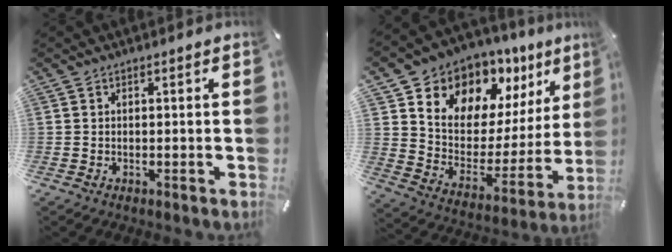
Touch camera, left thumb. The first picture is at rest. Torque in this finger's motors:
{"motor_torque": [2.52, 2.49, 1.37, -1.40, 0.16]}